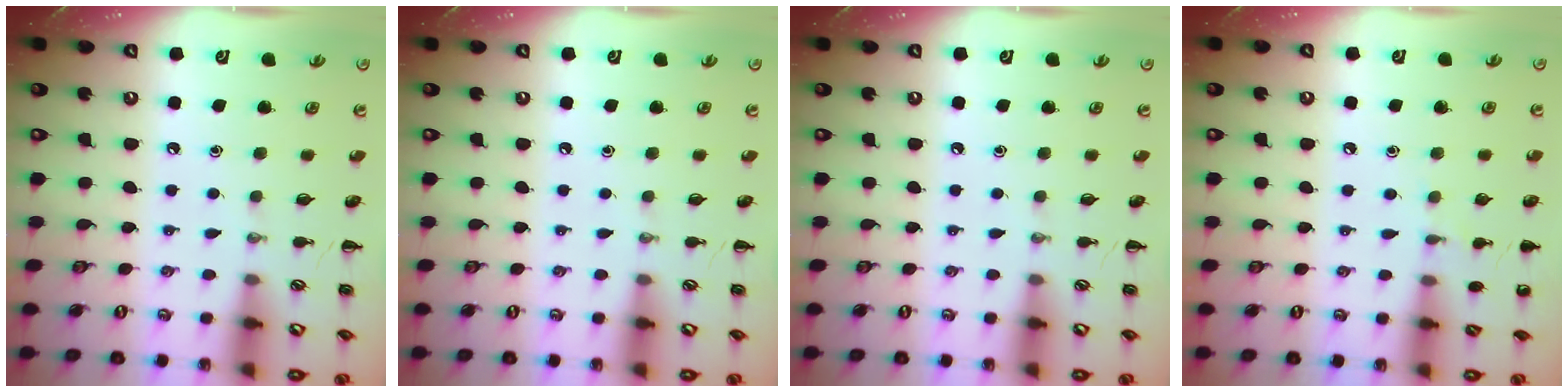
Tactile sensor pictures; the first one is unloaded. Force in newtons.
{"total": 0.0}
{"total": 0.0}
{"total": 5.4, "press": 5.1, "slide": 1.6}